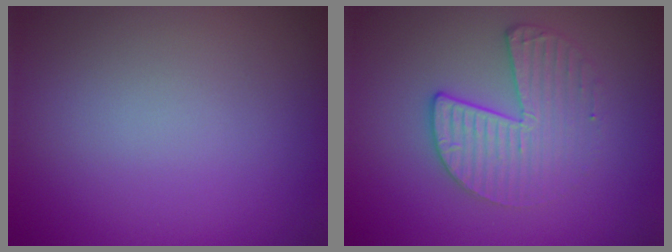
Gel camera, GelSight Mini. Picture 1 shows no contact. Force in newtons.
{"total": 3.3, "press": 2.9, "slide": 1.6}